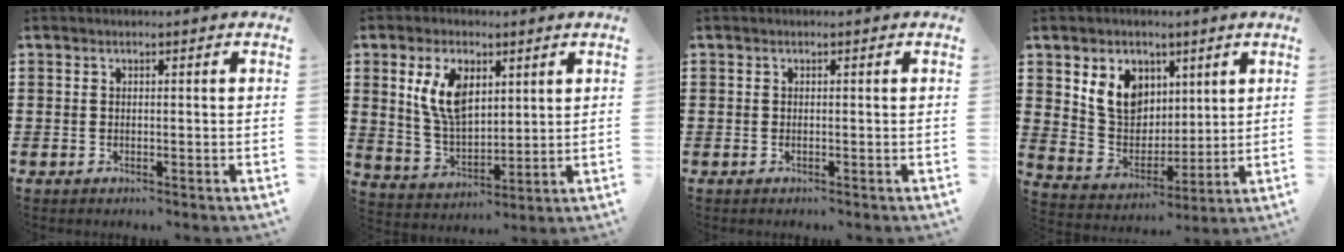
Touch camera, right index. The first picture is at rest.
{"total": 8.9, "force": [3.4, 4.8, 6.7], "torque": [-0.150, 0.011, 0.061]}
{"total": 0.0}
{"total": 8.4, "force": [3.7, 6.9, 3.0], "torque": [-0.079, 0.003, 0.071]}